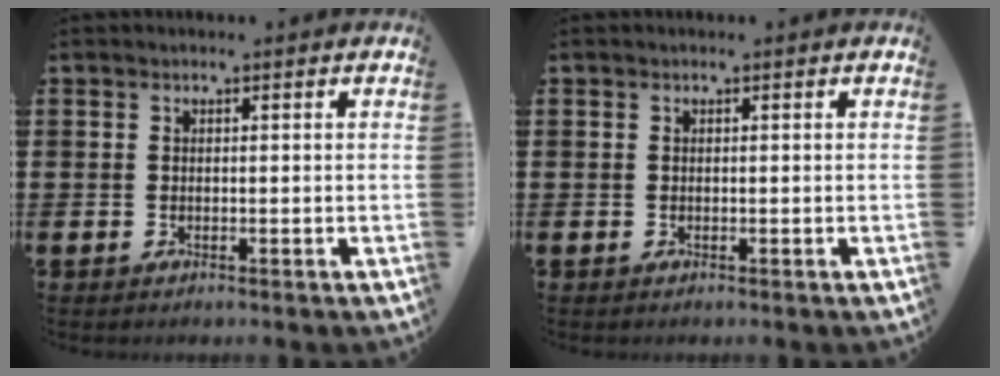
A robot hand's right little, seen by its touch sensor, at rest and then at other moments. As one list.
[{"total": 0.0}]